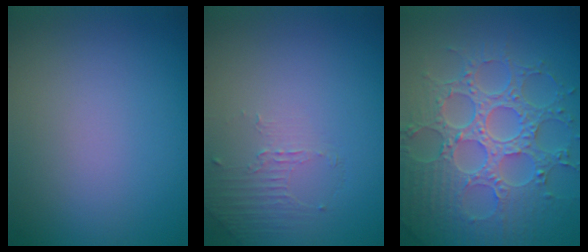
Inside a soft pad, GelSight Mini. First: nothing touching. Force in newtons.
{"total": 1.2, "press": 0.4, "slide": 1.1}
{"total": 8.7, "press": 6.6, "slide": 5.8}